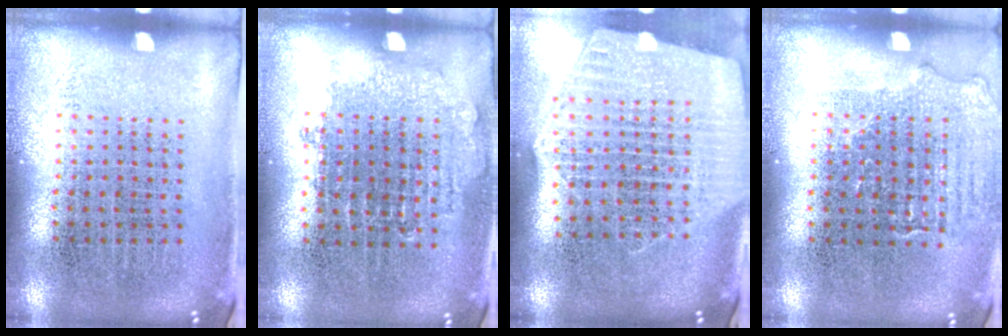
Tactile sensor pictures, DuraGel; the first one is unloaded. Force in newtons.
{"total": 0.8, "press": 0.7, "slide": 0.3}
{"total": 2.6, "press": 2.3, "slide": 1.3}
{"total": 1.2, "press": 1.1, "slide": 0.5}